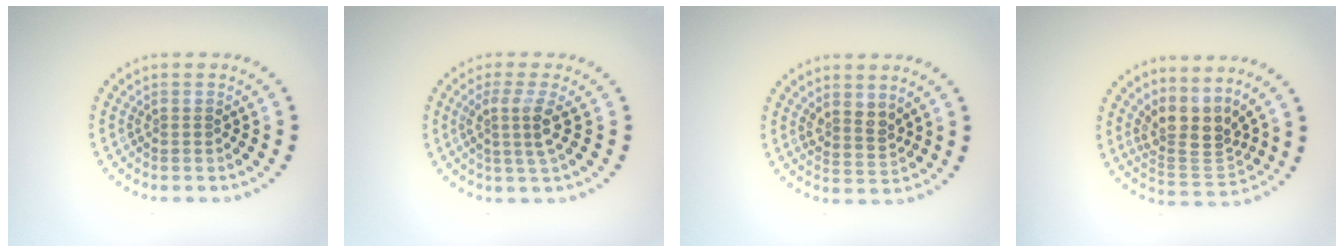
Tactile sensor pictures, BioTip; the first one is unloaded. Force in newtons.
{"total": 2.7, "press": 2.0, "slide": 1.8}
{"total": 2.0, "press": 1.7, "slide": 1.1}
{"total": 3.9, "press": 2.9, "slide": 2.6}